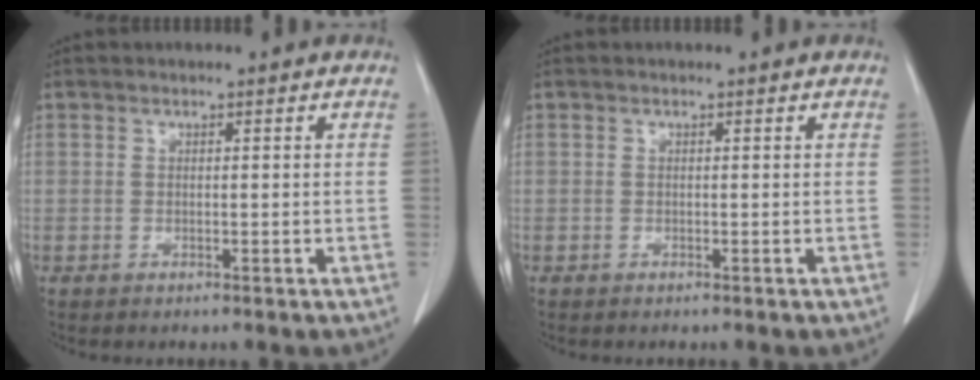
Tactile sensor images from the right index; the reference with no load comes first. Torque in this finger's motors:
{"motor_torque": [-0.01, -0.01, 0.05, 0.01]}